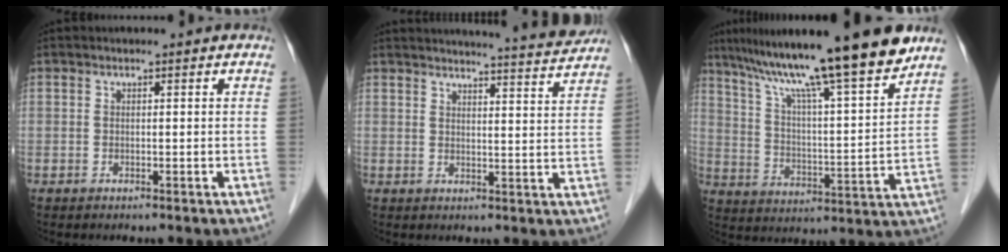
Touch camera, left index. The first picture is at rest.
{"total": 12.6, "force": [12.0, -0.7, 3.7], "torque": [-0.057, -0.028, 0.142]}
{"total": 20.9, "force": [16.4, 0.0, 12.9], "torque": [-0.209, 0.011, 0.259]}